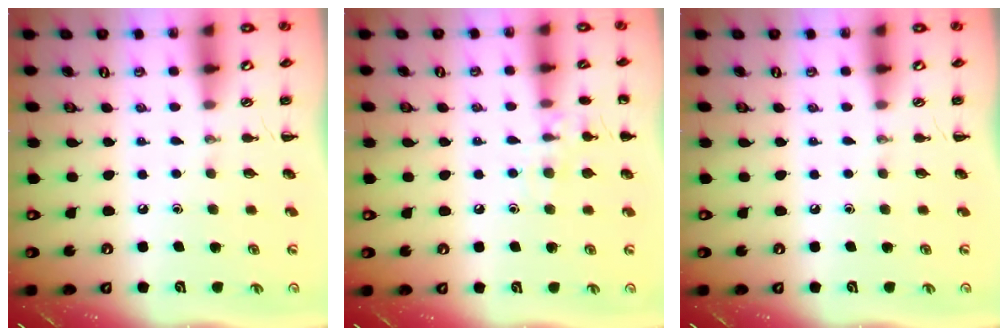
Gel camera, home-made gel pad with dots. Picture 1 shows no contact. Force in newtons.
{"total": 8.9, "press": 8.7, "slide": 2.0}
{"total": 0.0}